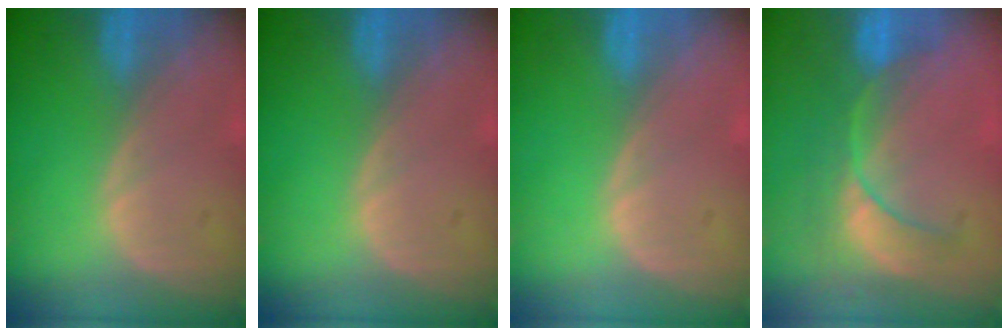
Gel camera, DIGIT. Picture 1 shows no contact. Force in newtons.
{"total": 0.0}
{"total": 0.0}
{"total": 7.8, "press": 7.5, "slide": 1.9}